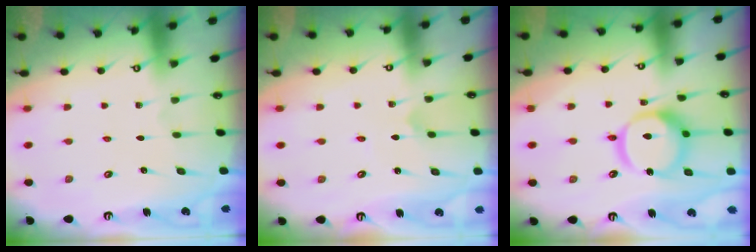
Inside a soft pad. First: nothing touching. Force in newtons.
{"total": 2.6, "press": 2.6, "slide": 0.3}
{"total": 18.4, "press": 18.2, "slide": 2.0}